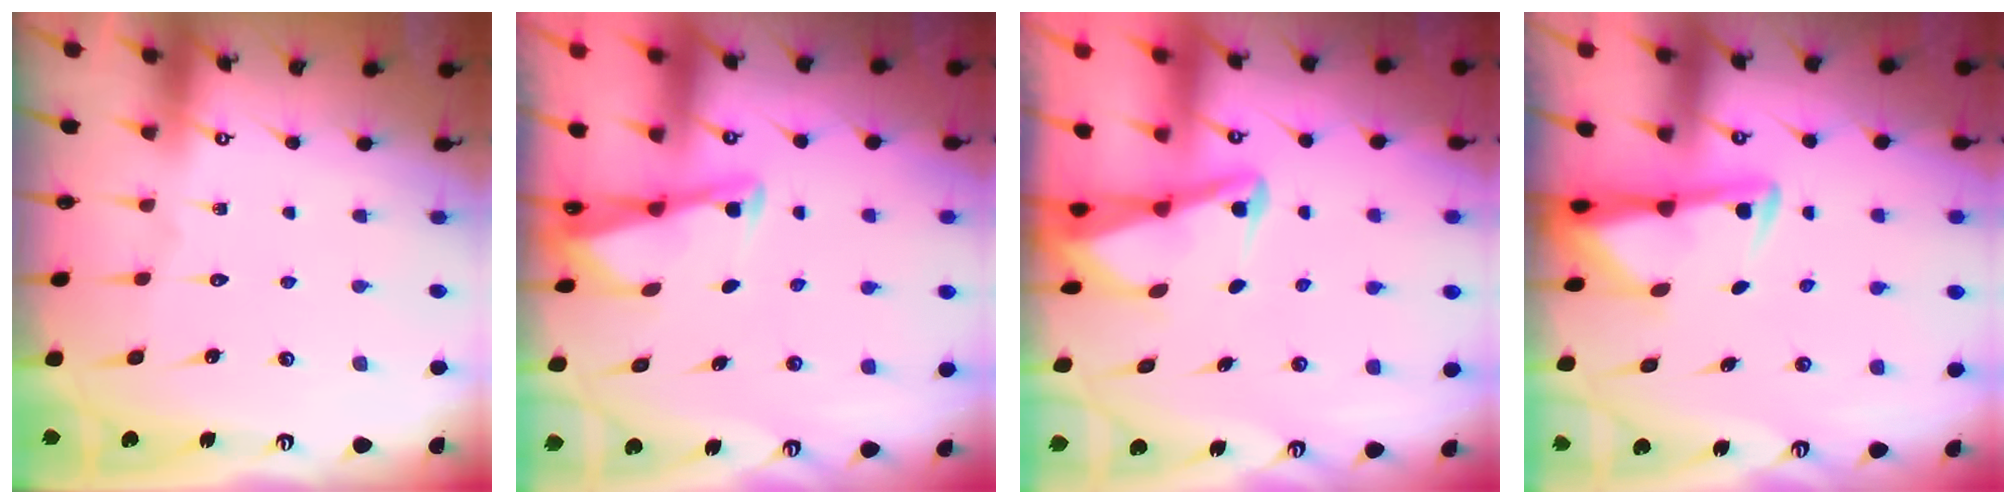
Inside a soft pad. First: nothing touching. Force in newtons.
{"total": 2.6, "press": 2.6, "slide": 0.1}
{"total": 2.8, "press": 2.7, "slide": 0.7}
{"total": 3.0, "press": 2.9, "slide": 0.5}